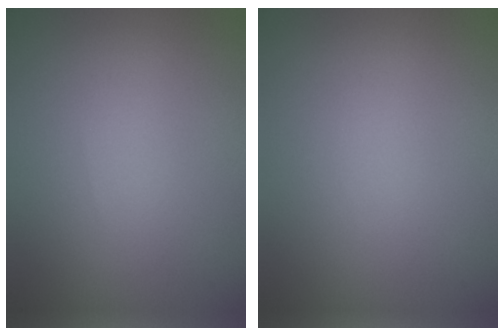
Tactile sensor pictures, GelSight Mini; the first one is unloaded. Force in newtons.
{"total": 0.0}